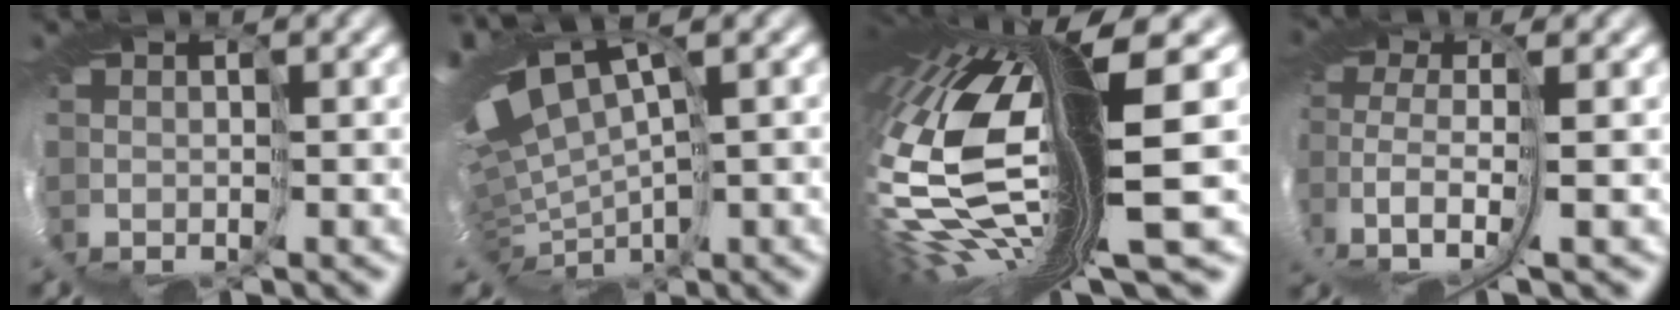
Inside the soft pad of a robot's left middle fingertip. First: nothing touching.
{"total": 7.0, "force": [1.6, 2.7, 6.3], "torque": [-0.150, 0.000, 0.051]}
{"total": 14.6, "force": [0.2, 2.8, 14.3], "torque": [-0.319, -0.069, 0.027]}
{"total": 4.2, "force": [0.6, 1.3, 4.0], "torque": [-0.117, -0.005, 0.000]}